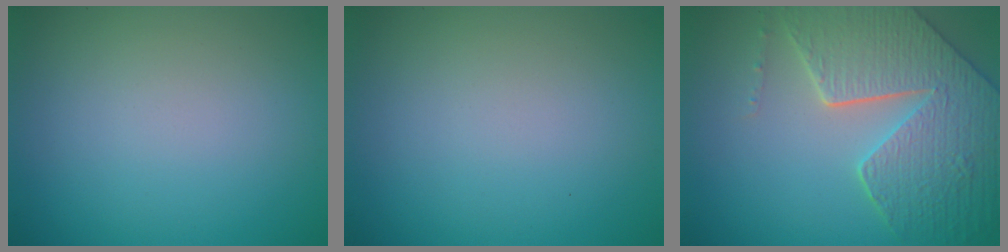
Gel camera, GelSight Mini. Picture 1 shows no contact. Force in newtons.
{"total": 0.0}
{"total": 8.4, "press": 6.1, "slide": 5.8}